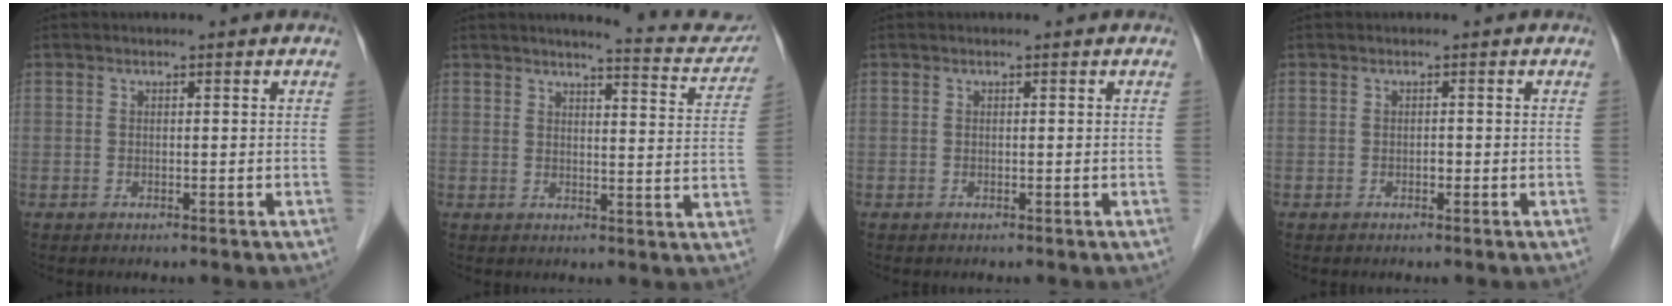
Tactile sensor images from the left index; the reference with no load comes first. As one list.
[{"total": 9.6, "force": [9.0, 1.2, 3.1], "torque": [-0.025, -0.021, 0.086]}, {"total": 0.0}, {"total": 0.5, "force": [-0.3, 0.3, 0.3], "torque": [-0.002, -0.001, -0.008]}]